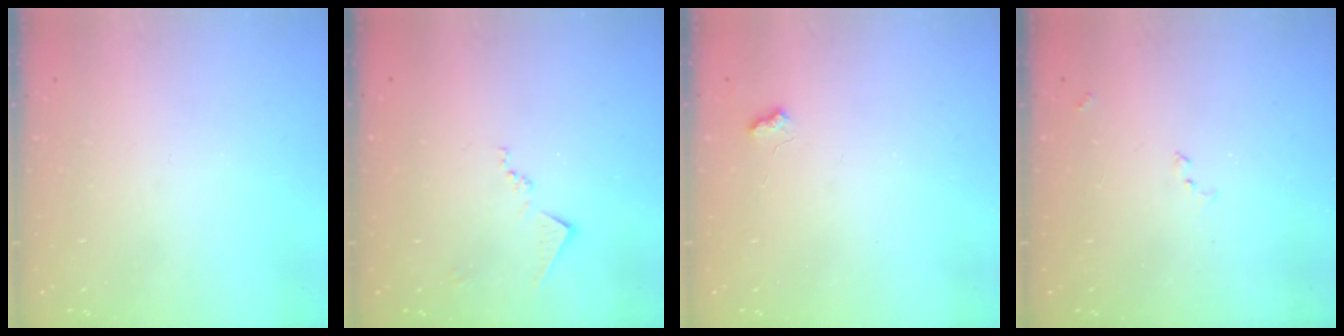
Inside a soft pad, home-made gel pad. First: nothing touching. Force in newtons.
{"total": 8.9, "press": 8.9, "slide": 0.4}
{"total": 3.8, "press": 3.8, "slide": 0.5}
{"total": 6.4, "press": 6.4, "slide": 0.9}